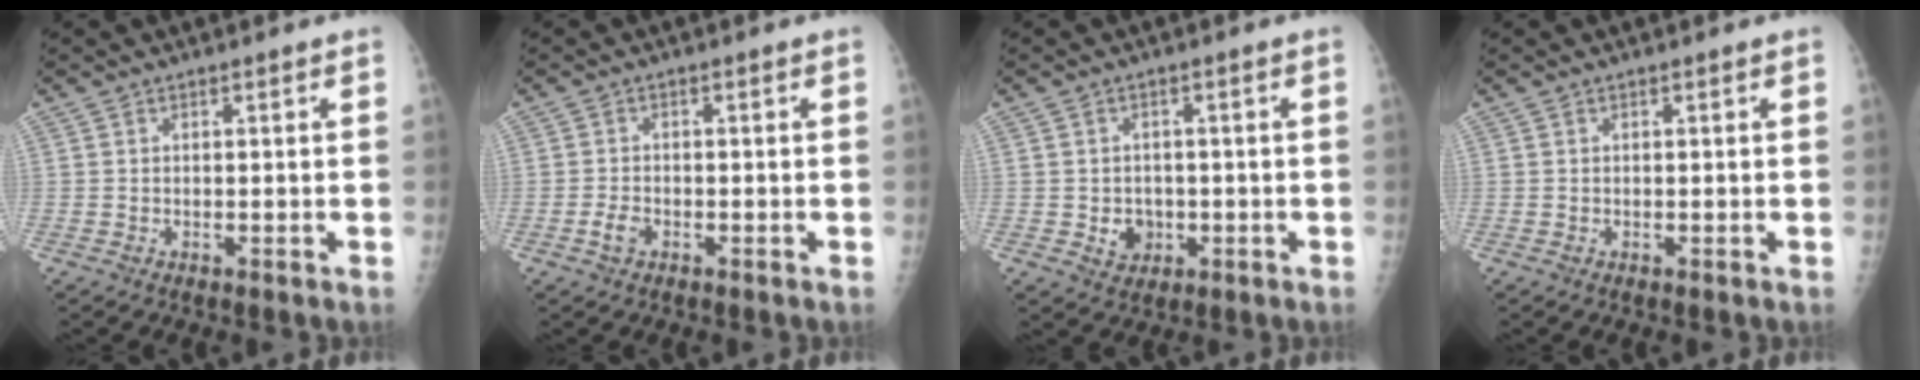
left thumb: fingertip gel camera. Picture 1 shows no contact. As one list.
[{"total": 2.3, "force": [-1.1, 1.5, 1.4], "torque": [-0.024, 0.005, -0.021]}, {"total": 4.0, "force": [-0.7, 3.5, 1.7], "torque": [-0.005, 0.004, -0.003]}, {"total": 0.0}]